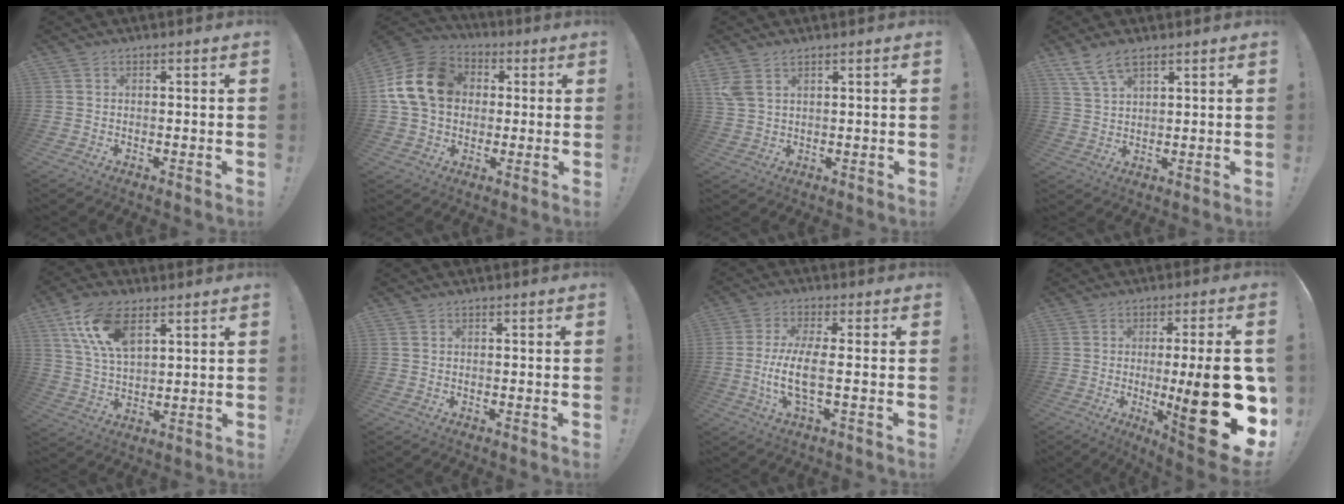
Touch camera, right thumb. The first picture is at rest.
{"total": 18.0, "force": [3.0, 14.1, 10.7], "torque": [-0.192, 0.011, 0.062]}
{"total": 4.6, "force": [2.8, 2.3, 2.9], "torque": [-0.058, -0.008, 0.057]}
{"total": 6.9, "force": [4.7, 2.8, 4.2], "torque": [-0.087, -0.013, 0.093]}
{"total": 13.4, "force": [7.0, 6.6, 9.3], "torque": [-0.187, -0.017, 0.131]}
{"total": 0.0}
{"total": 9.6, "force": [-1.5, 2.1, 9.2], "torque": [-0.192, -0.007, -0.028]}
{"total": 25.7, "force": [-3.5, 6.4, 24.7], "torque": [-0.338, -0.010, -0.040]}